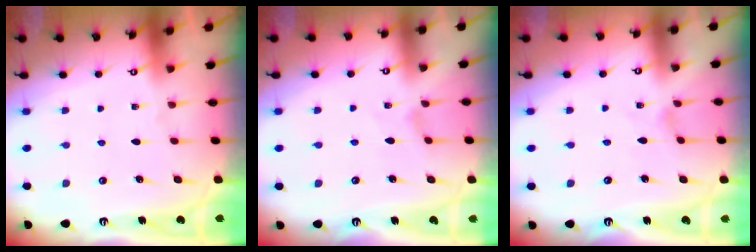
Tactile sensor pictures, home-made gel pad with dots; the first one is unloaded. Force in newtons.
{"total": 0.0}
{"total": 0.0}